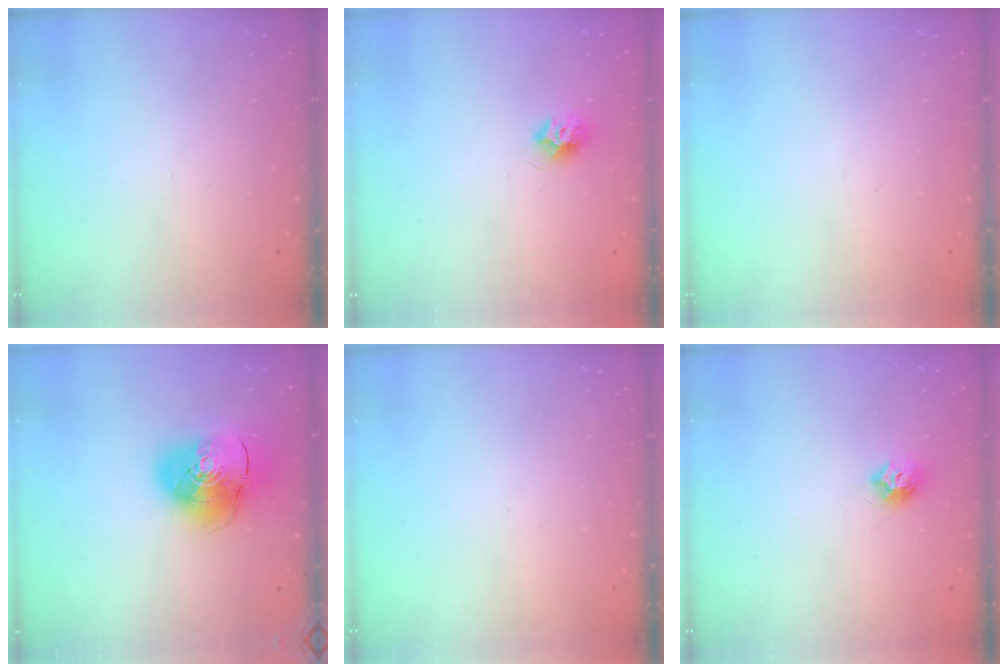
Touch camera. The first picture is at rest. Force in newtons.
{"total": 7.6, "press": 7.6, "slide": 0.2}
{"total": 0.0}
{"total": 14.4, "press": 14.2, "slide": 2.1}
{"total": 0.0}
{"total": 7.1, "press": 7.1, "slide": 0.2}